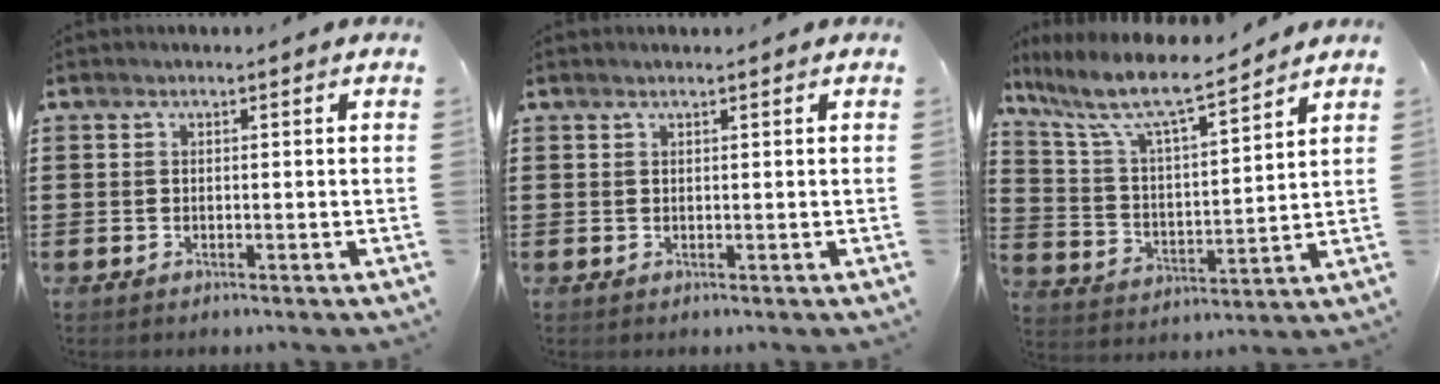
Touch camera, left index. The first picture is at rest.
{"total": 0.6, "force": [0.4, 0.0, 0.3], "torque": [-0.006, 0.000, 0.009]}
{"total": 8.7, "force": [7.0, 1.3, 5.0], "torque": [-0.125, -0.042, 0.115]}